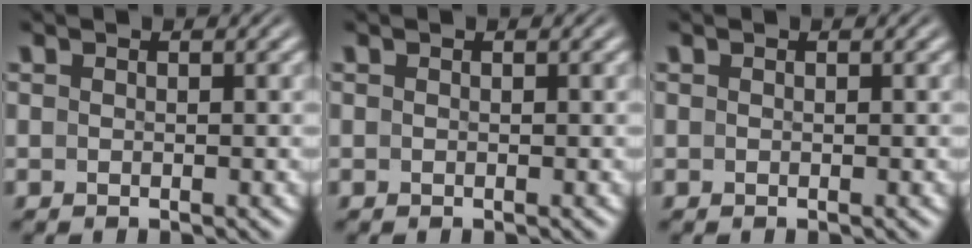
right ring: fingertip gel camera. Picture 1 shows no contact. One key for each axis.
{"total": 0.0}
{"total": 0.0}